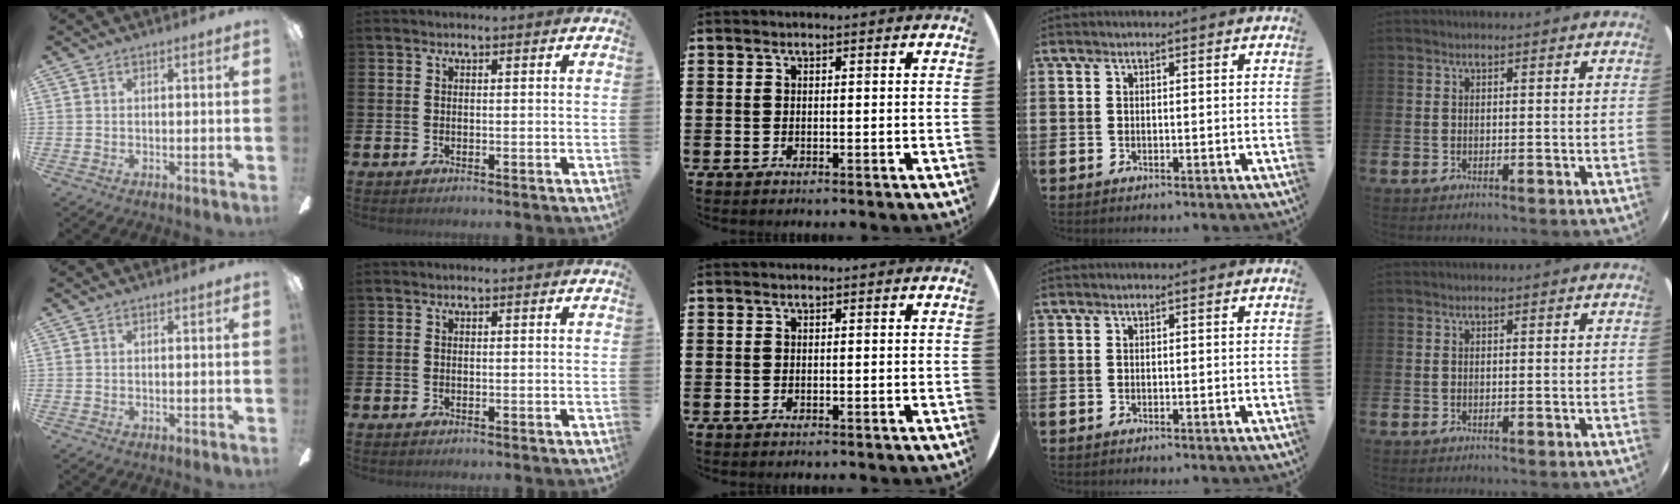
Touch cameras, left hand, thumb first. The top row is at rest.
{}